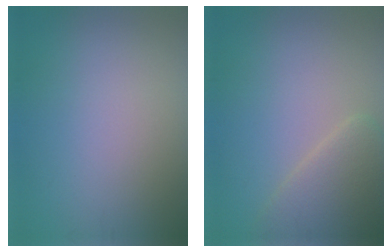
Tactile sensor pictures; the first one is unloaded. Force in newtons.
{"total": 4.0, "press": 4.0, "slide": 0.2}